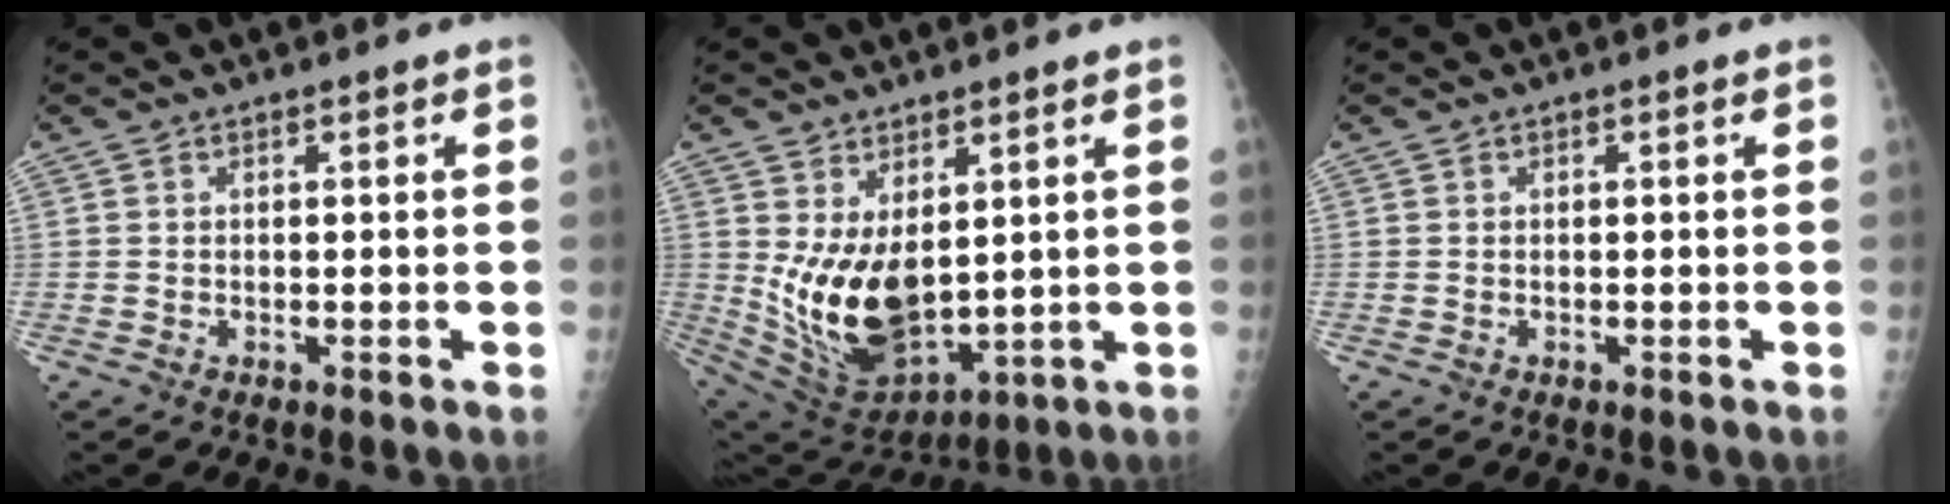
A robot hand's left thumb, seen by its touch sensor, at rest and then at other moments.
{"total": 13.7, "force": [2.3, 7.9, 11.0], "torque": [-0.177, -0.034, 0.073]}
{"total": 0.0}